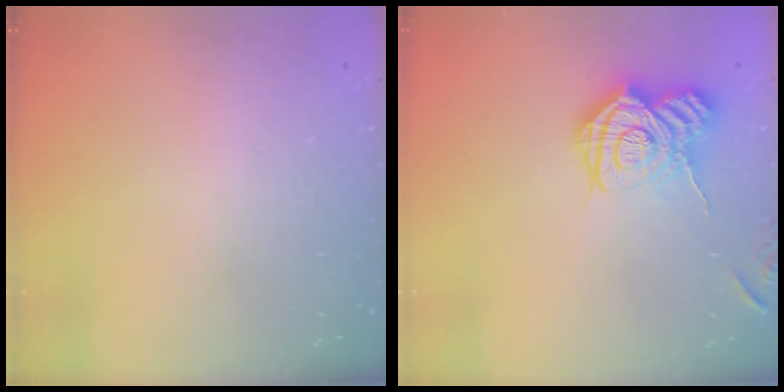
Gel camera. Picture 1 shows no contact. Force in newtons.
{"total": 16.9, "press": 16.9, "slide": 0.8}